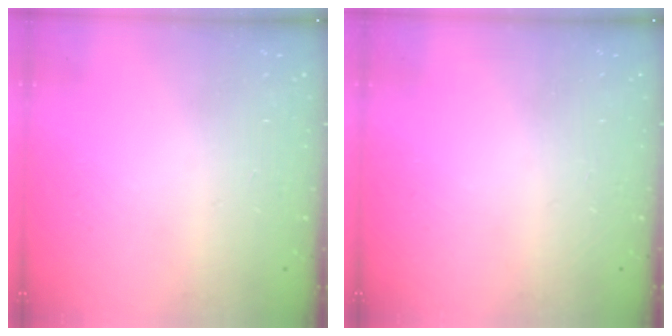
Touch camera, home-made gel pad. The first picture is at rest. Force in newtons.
{"total": 0.0}